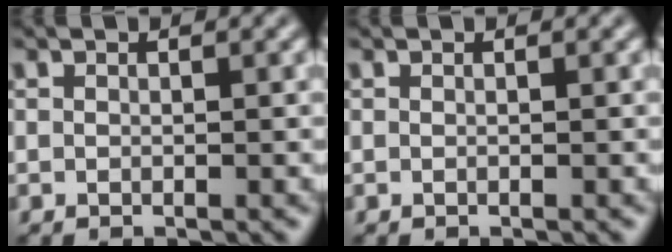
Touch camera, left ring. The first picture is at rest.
{"total": 0.0}